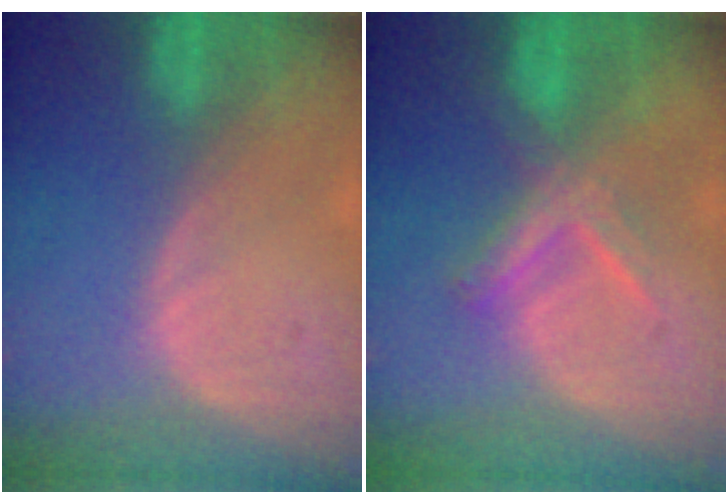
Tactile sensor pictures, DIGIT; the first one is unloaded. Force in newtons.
{"total": 5.6, "press": 5.6, "slide": 0.1}